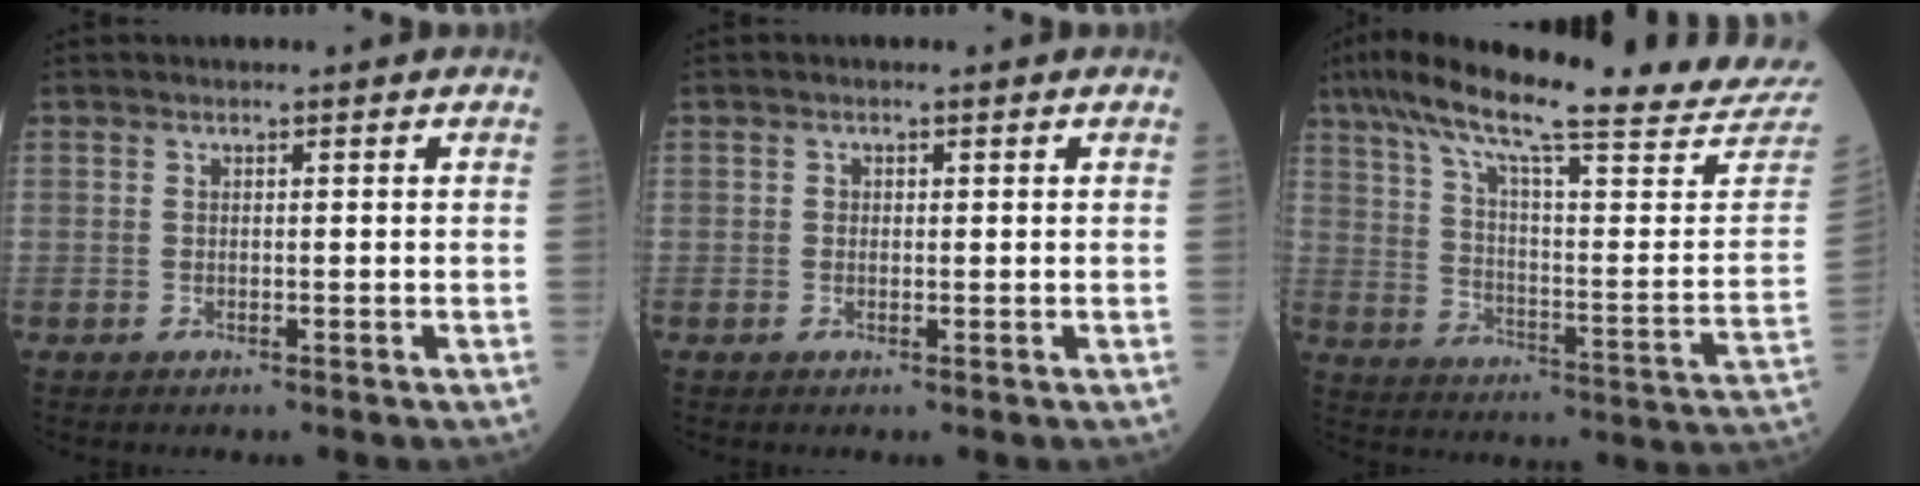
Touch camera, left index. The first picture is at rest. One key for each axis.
{"total": 0.6, "fx": 0.1, "fy": 0.5, "fz": 0.3, "tx": -0.004, "ty": 0.002, "tz": 0.001}
{"total": 28.9, "fx": 25.5, "fy": 0.9, "fz": 13.6, "tx": -0.229, "ty": -0.071, "tz": 0.336}